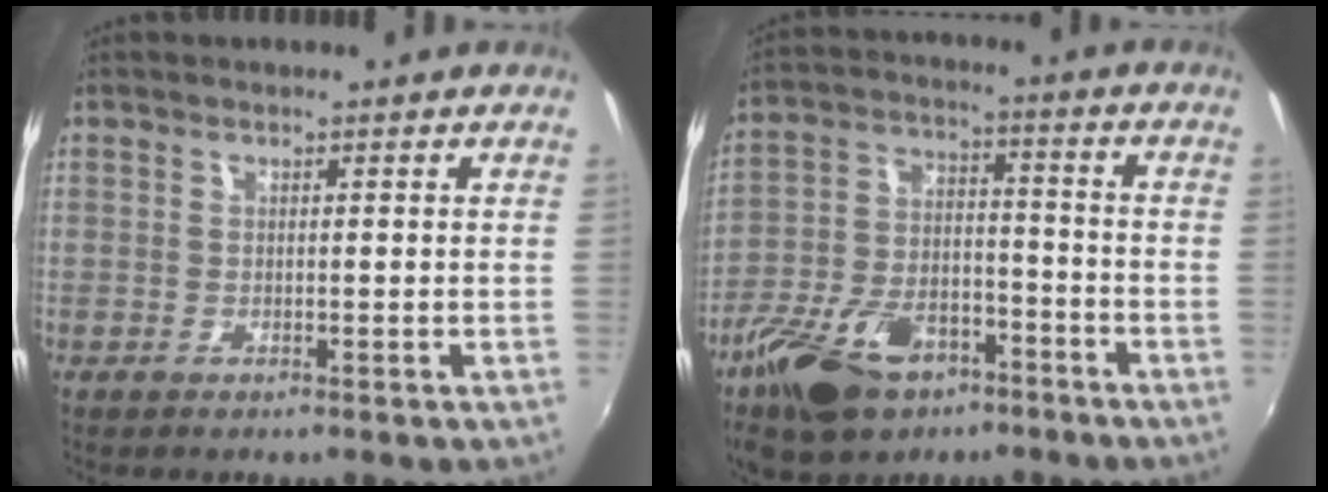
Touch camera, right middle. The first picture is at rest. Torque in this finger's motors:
{"motor_torque": [1.16, -0.98, 0.59, 0.20]}